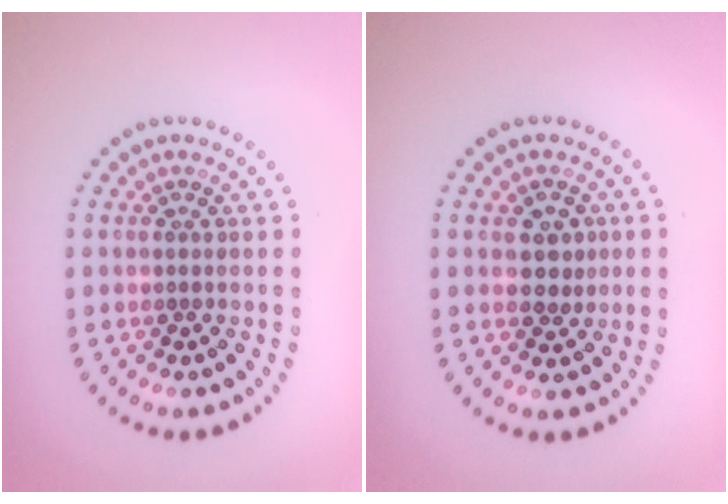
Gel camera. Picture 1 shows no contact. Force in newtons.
{"total": 2.4, "press": 2.4, "slide": 0.3}